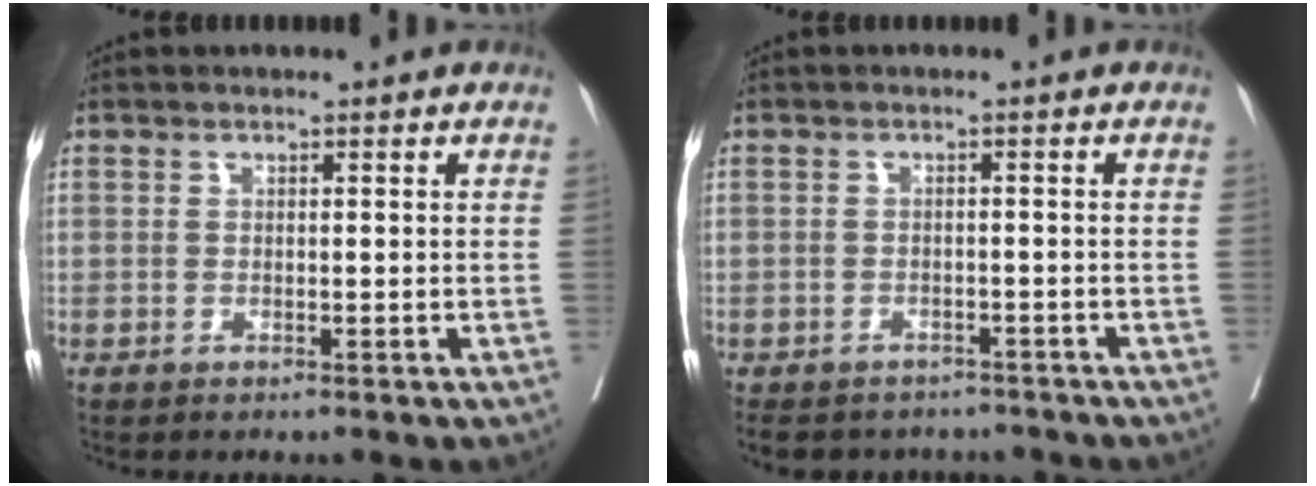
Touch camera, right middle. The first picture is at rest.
{"total": 8.9, "force": [-8.1, 3.2, 1.6], "torque": [-0.027, 0.007, -0.097]}